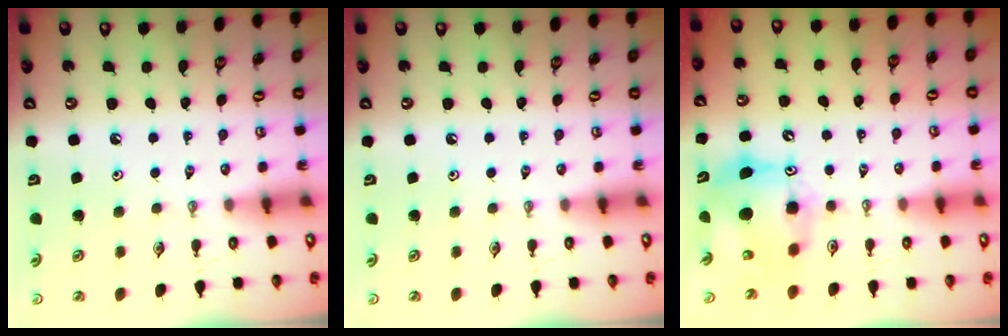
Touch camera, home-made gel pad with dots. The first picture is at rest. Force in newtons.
{"total": 0.0}
{"total": 9.9, "press": 9.8, "slide": 0.5}